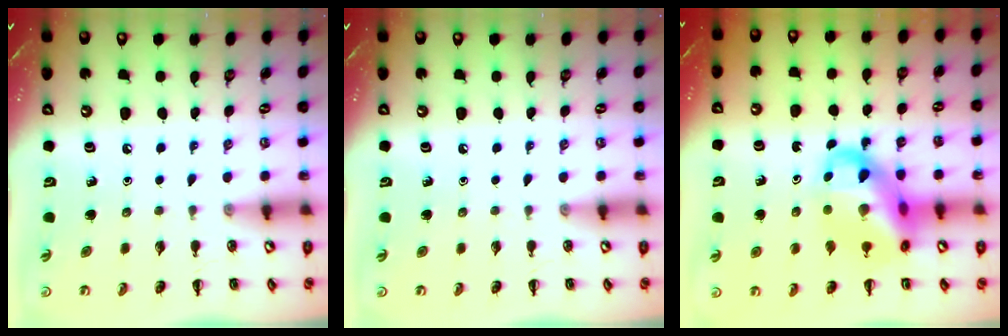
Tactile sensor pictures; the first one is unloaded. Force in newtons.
{"total": 0.0}
{"total": 17.9, "press": 17.3, "slide": 4.3}